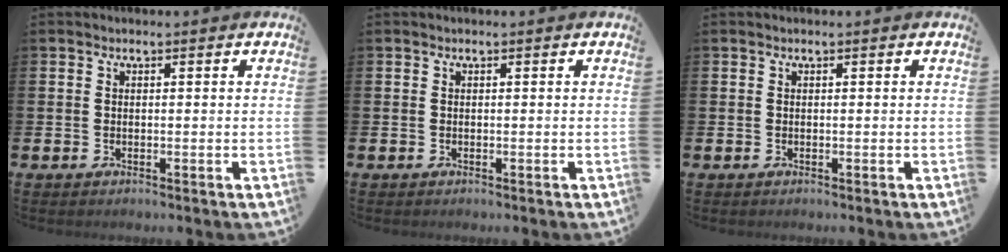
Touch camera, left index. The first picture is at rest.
{"total": 0.0}
{"total": 0.0}